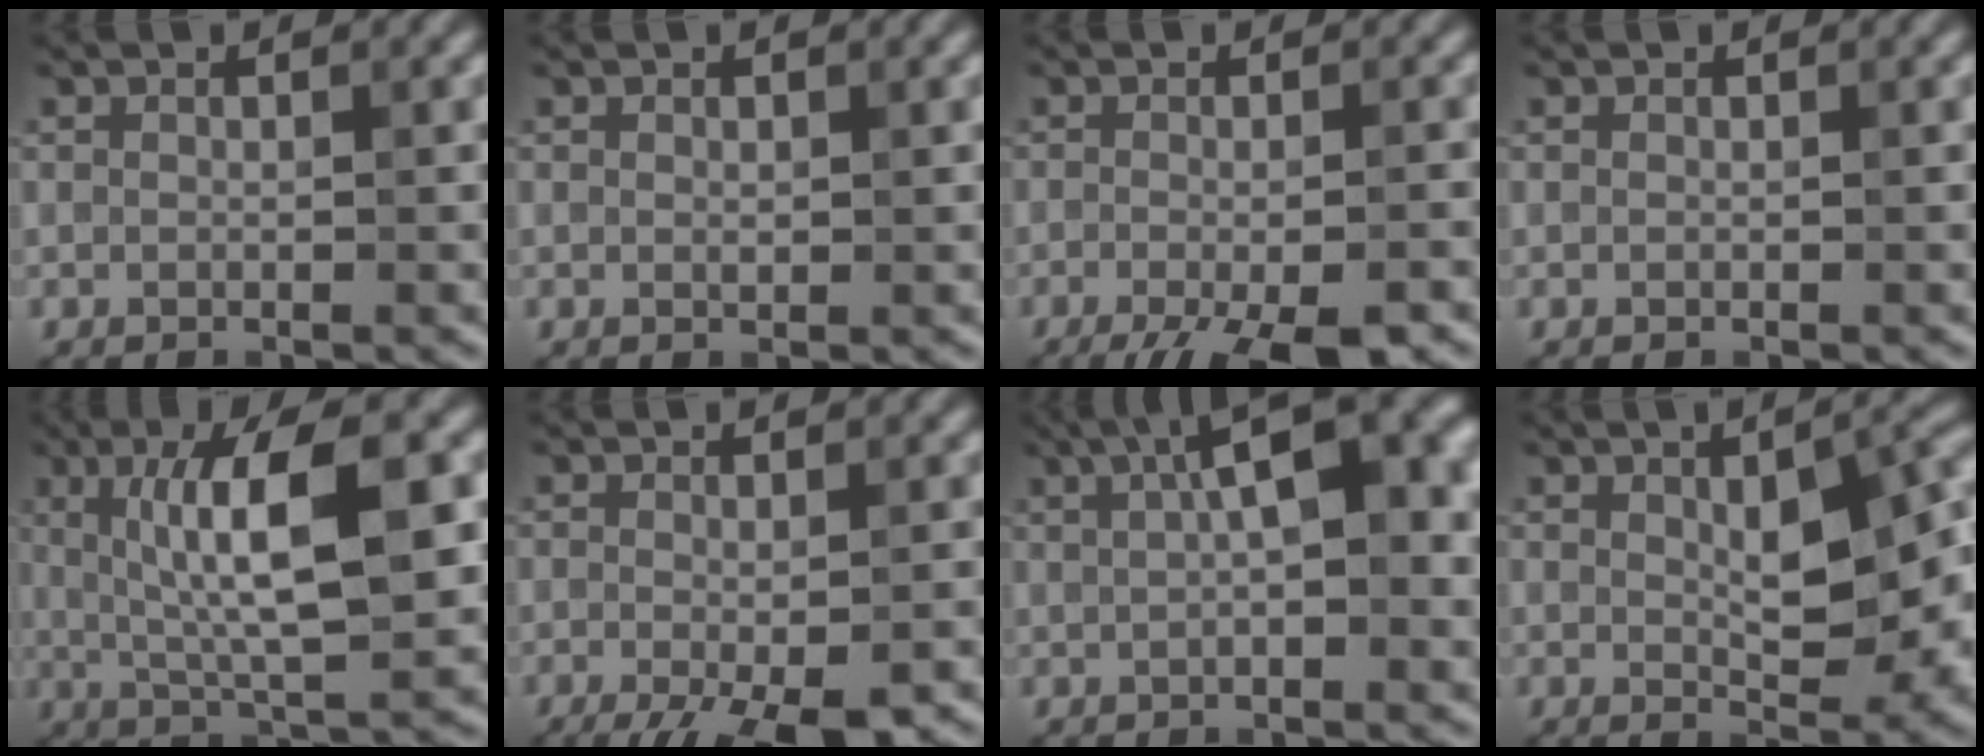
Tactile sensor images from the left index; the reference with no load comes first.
{"total": 0.5, "force": [0.1, 0.3, 0.4], "torque": [-0.005, -0.001, 0.002]}
{"total": 7.5, "force": [-4.9, 1.9, 5.3], "torque": [-0.082, -0.029, -0.076]}
{"total": 0.0}
{"total": 9.1, "force": [1.3, 2.4, 8.7], "torque": [-0.135, 0.004, 0.025]}
{"total": 6.3, "force": [-3.6, 1.7, 4.9], "torque": [-0.071, -0.012, -0.052]}
{"total": 9.5, "force": [2.5, 3.4, 8.5], "torque": [-0.103, 0.023, 0.029]}
{"total": 8.2, "force": [0.6, 3.3, 7.4], "torque": [-0.106, 0.004, 0.015]}